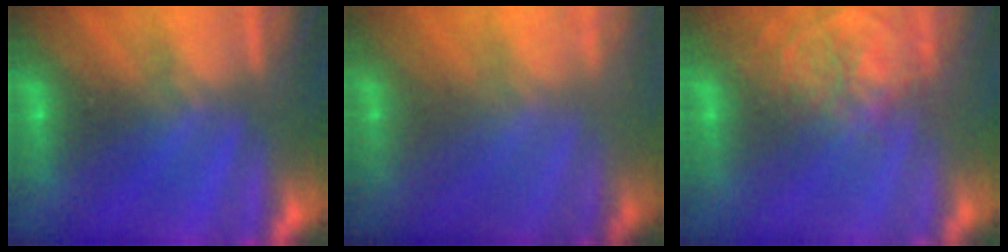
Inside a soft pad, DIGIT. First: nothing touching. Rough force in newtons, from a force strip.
{"total": 1.7}
{"total": 3.7}